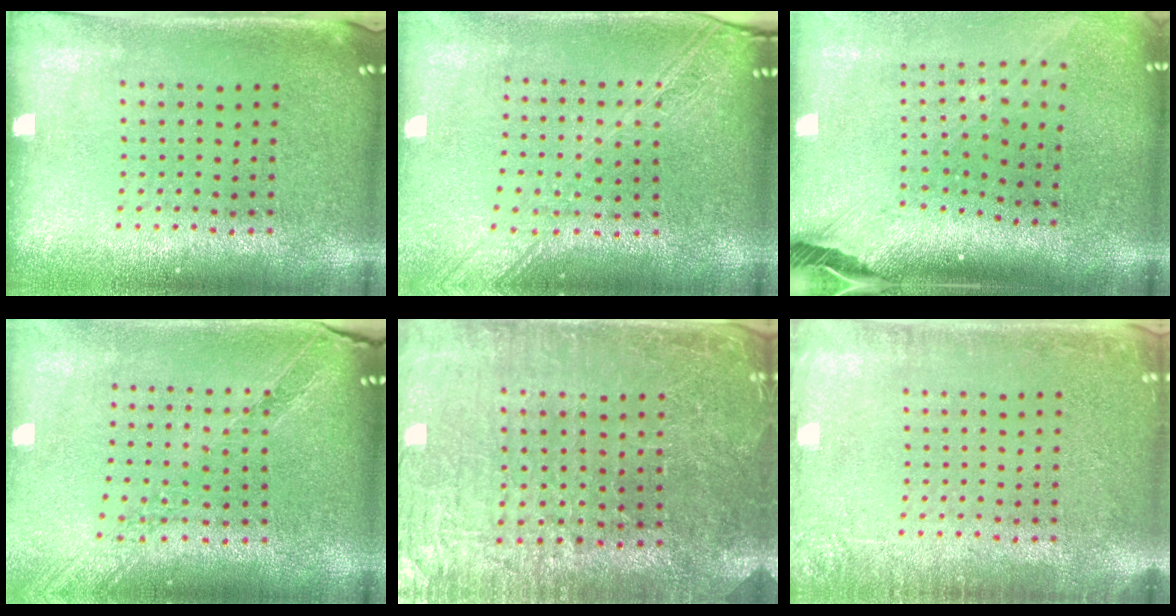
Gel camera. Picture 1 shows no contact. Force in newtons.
{"total": 2.2, "press": 1.9, "slide": 1.2}
{"total": 2.8, "press": 2.0, "slide": 1.9}
{"total": 1.0, "press": 1.0, "slide": 0.0}
{"total": 3.3, "press": 3.2, "slide": 0.5}
{"total": 2.1, "press": 2.1, "slide": 0.3}